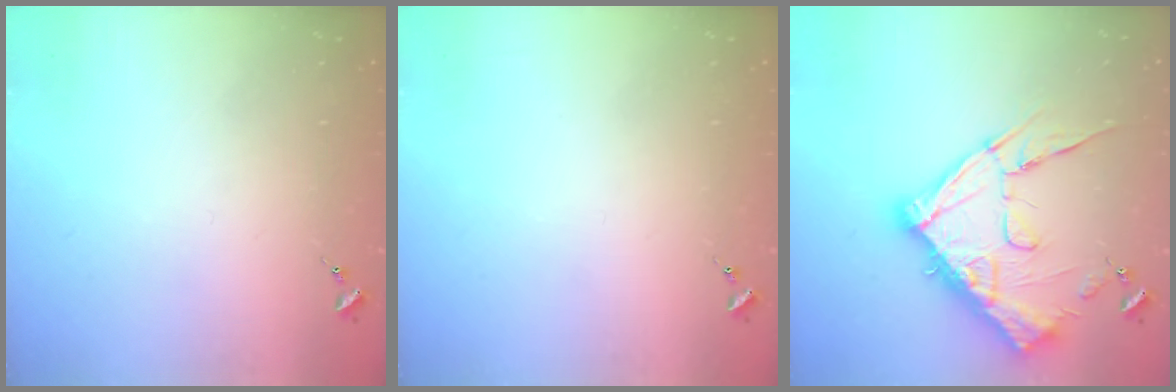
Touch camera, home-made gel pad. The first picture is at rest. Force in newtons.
{"total": 0.0}
{"total": 19.4, "press": 19.4, "slide": 1.0}